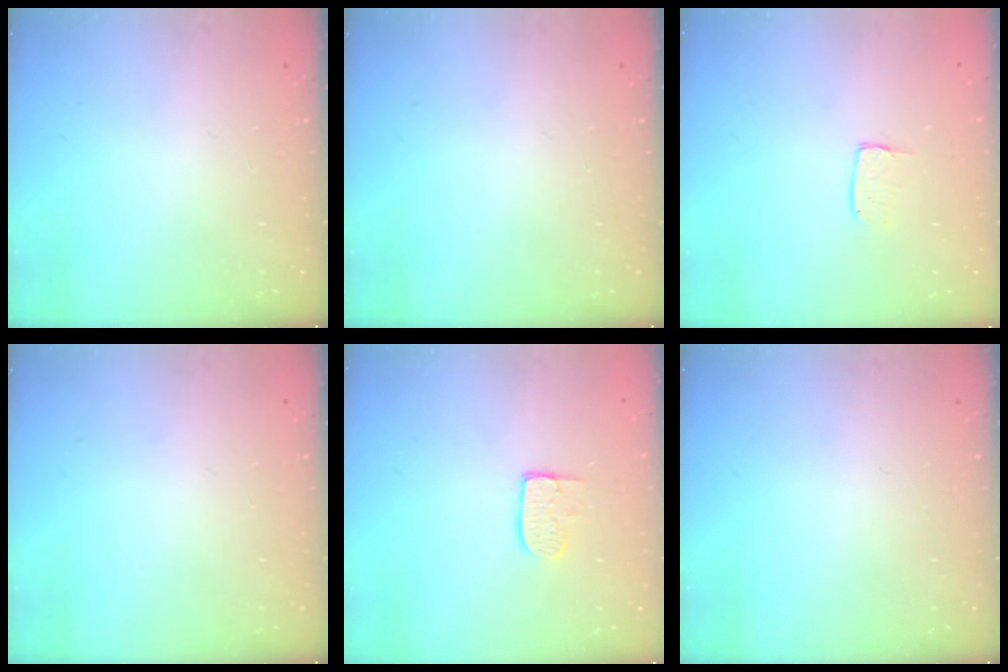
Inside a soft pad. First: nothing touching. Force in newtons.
{"total": 0.0}
{"total": 4.9, "press": 4.8, "slide": 0.4}
{"total": 0.0}
{"total": 6.7, "press": 6.7, "slide": 0.4}
{"total": 0.0}